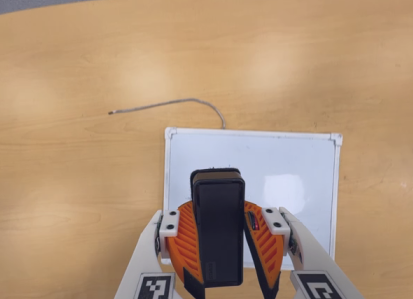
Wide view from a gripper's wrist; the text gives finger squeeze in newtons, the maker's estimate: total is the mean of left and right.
{"total": 9.5, "left": 9.3, "right": 9.7}